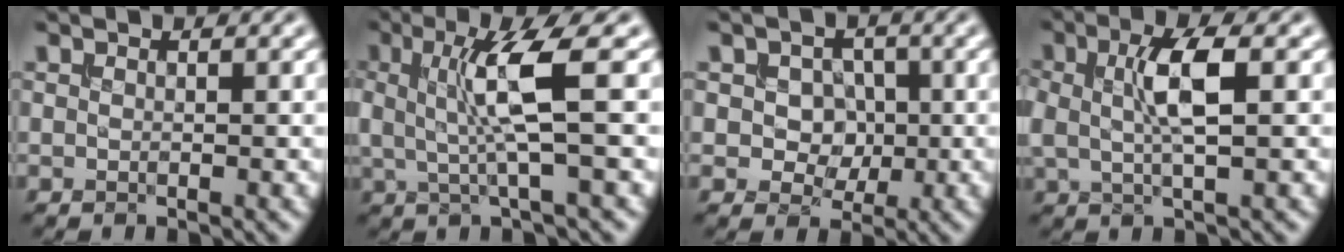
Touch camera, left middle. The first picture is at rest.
{"total": 5.3, "force": [0.7, 0.6, 5.3], "torque": [-0.105, -0.001, 0.018]}
{"total": 3.6, "force": [0.1, 2.9, 2.1], "torque": [-0.026, 0.002, -0.012]}
{"total": 4.2, "force": [0.8, 1.1, 4.0], "torque": [-0.082, 0.006, 0.012]}